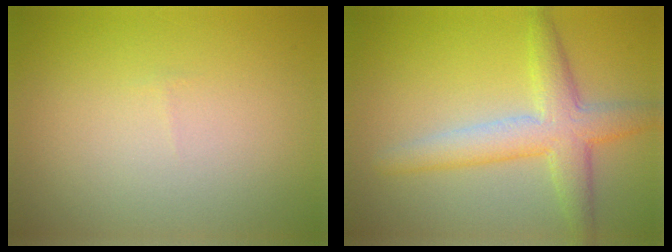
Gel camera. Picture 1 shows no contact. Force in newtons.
{"total": 4.8, "press": 4.8, "slide": 0.1}